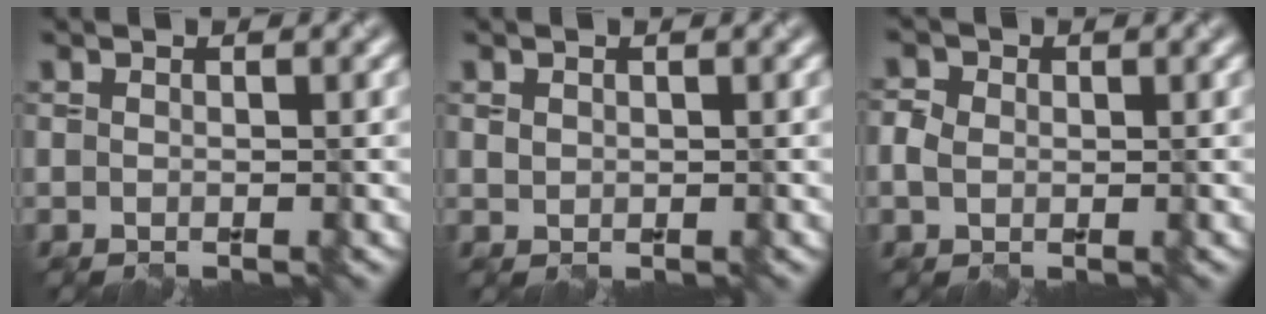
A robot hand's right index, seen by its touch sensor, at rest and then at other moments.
{"total": 0.7, "force": [0.4, 0.6, 0.2], "torque": [-0.003, -0.002, 0.010]}
{"total": 2.2, "force": [0.1, 1.9, 1.1], "torque": [-0.029, 0.003, 0.004]}